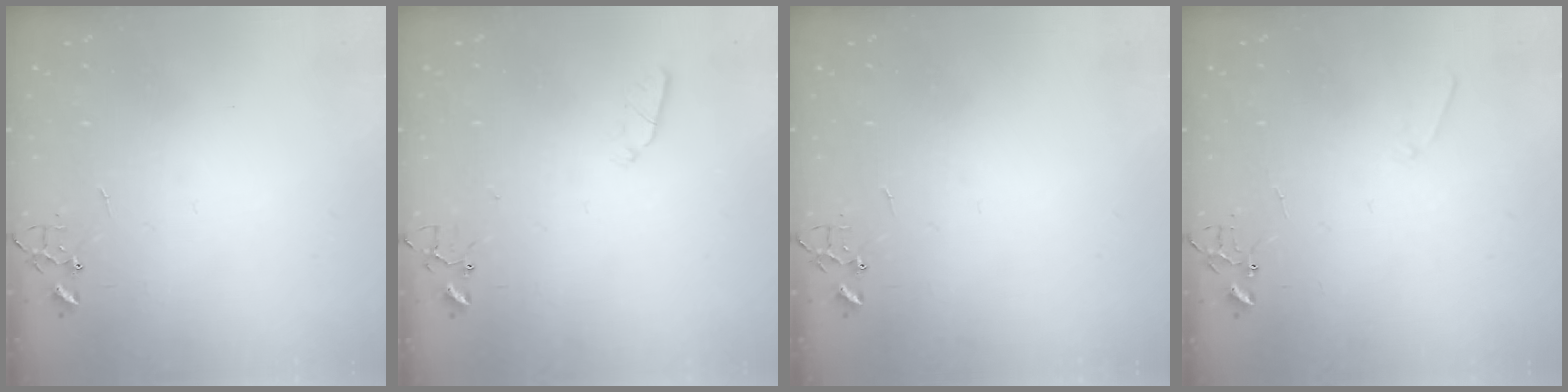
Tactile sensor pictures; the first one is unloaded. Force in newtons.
{"total": 2.9, "press": 2.8, "slide": 0.5}
{"total": 0.0}
{"total": 4.8, "press": 4.7, "slide": 0.7}